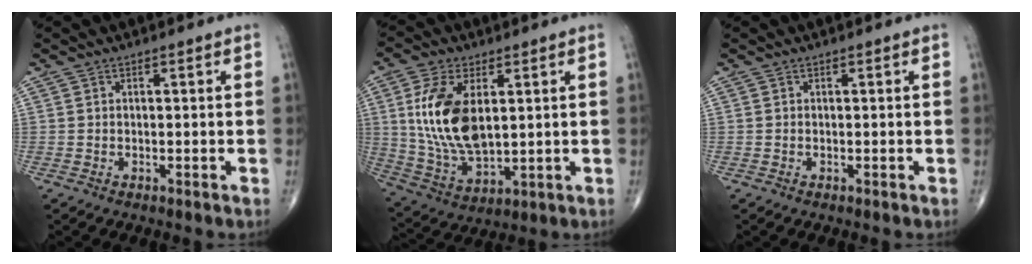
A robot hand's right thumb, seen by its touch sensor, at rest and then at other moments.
{"total": 15.2, "force": [3.0, 8.1, 12.5], "torque": [-0.246, -0.016, 0.069]}
{"total": 0.0}